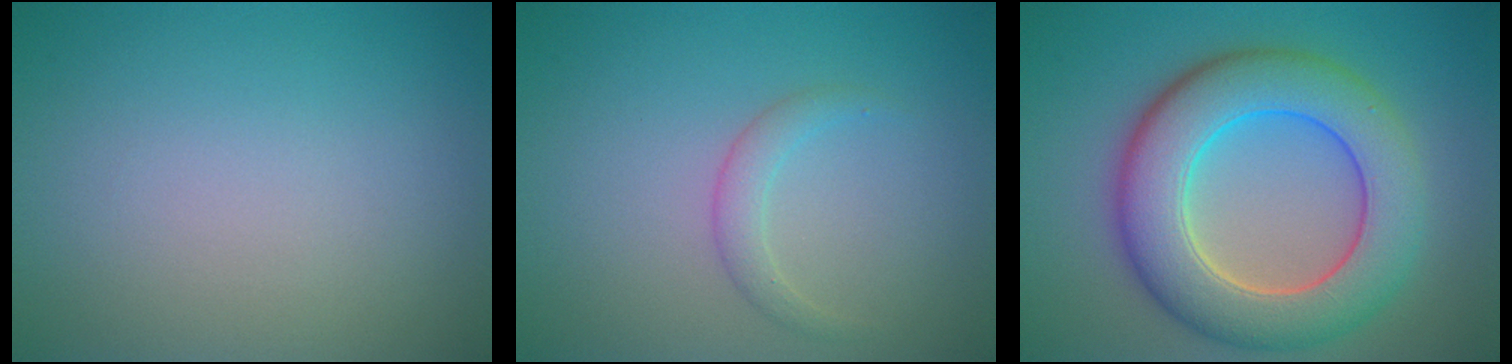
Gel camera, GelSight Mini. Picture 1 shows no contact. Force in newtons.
{"total": 1.5, "press": 1.5, "slide": 0.1}
{"total": 9.3, "press": 9.2, "slide": 0.4}